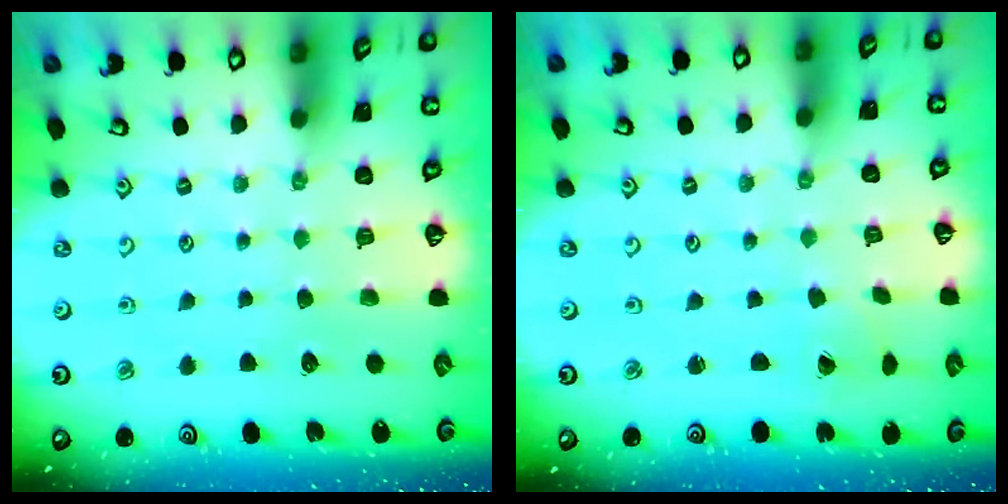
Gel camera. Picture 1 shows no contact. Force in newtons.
{"total": 0.6, "press": 0.3, "slide": 0.5}